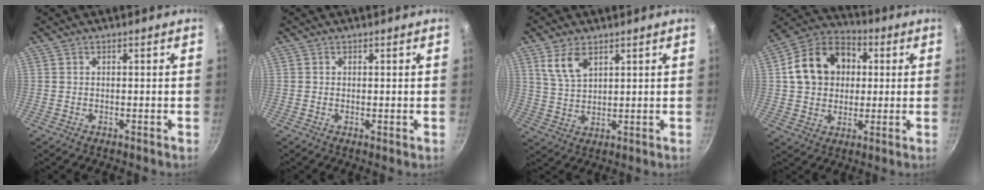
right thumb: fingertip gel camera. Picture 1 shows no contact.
{"total": 0.5, "force": [0.1, 0.2, 0.5], "torque": [-0.007, -0.005, -0.001]}
{"total": 6.5, "force": [3.6, 3.3, 4.2], "torque": [-0.073, -0.017, 0.075]}
{"total": 15.5, "force": [2.6, 12.4, 9.1], "torque": [-0.130, 0.025, 0.030]}